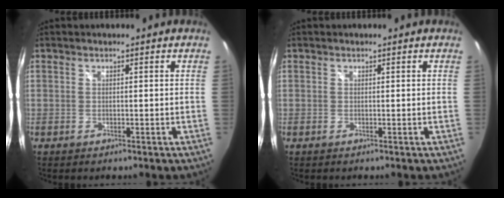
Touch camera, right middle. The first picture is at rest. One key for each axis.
{"total": 0.0}